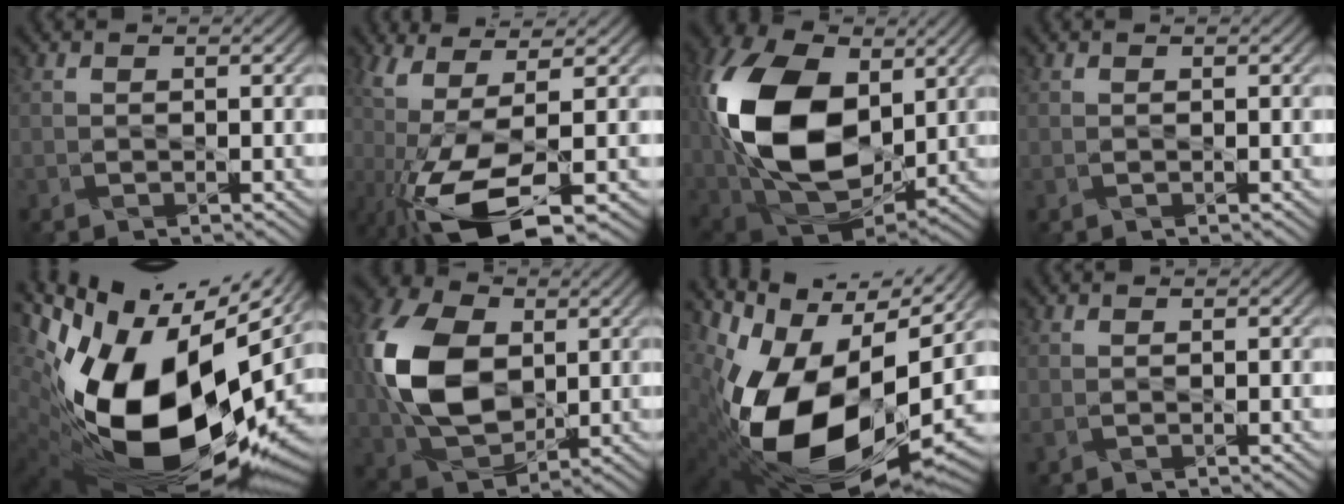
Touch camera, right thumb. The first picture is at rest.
{"total": 11.6, "force": [-4.2, 2.7, 10.4], "torque": [-0.211, -0.001, -0.074]}
{"total": 19.6, "force": [2.6, 13.1, 14.4], "torque": [-0.346, -0.004, 0.050]}
{"total": 0.0}
{"total": 22.1, "force": [0.3, 11.8, 18.6], "torque": [-0.377, -0.063, 0.019]}
{"total": 14.4, "force": [1.8, 9.7, 10.5], "torque": [-0.261, 0.013, 0.034]}
{"total": 18.7, "force": [-0.5, 11.1, 15.0], "torque": [-0.309, -0.041, 0.011]}
{"total": 0.6, "force": [0.2, 0.2, 0.5], "torque": [-0.015, 0.001, 0.003]}